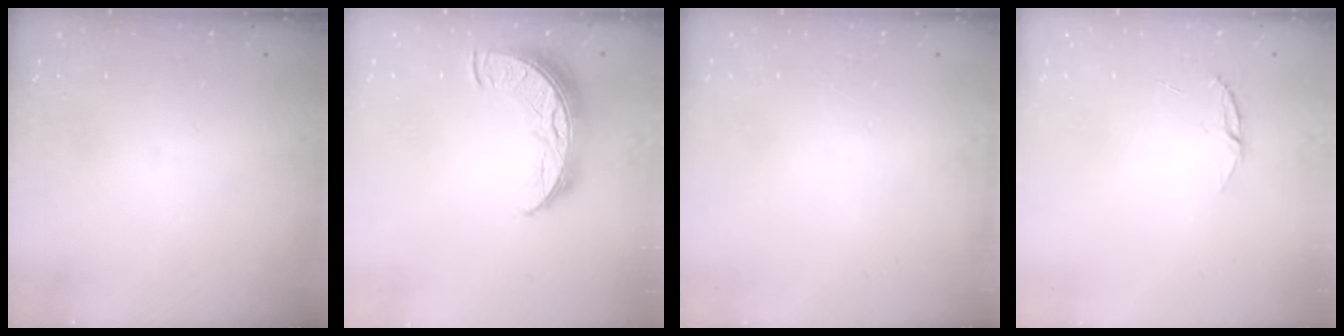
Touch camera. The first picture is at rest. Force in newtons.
{"total": 13.7, "press": 13.7, "slide": 1.0}
{"total": 0.0}
{"total": 3.9, "press": 3.8, "slide": 0.4}